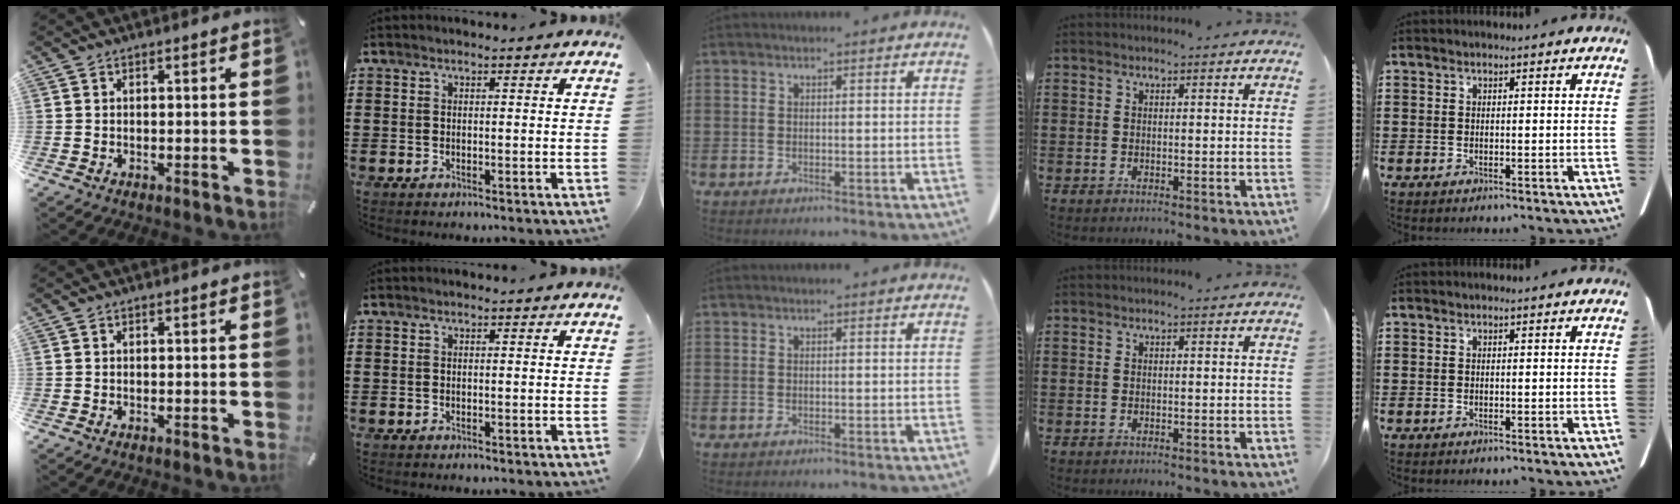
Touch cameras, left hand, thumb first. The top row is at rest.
{}